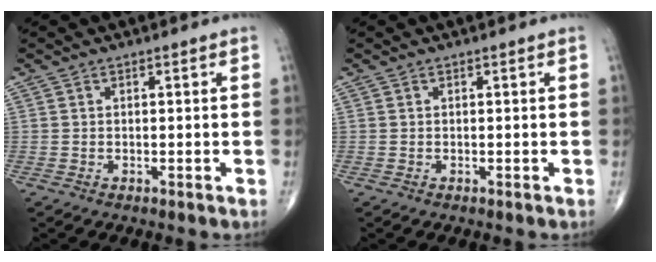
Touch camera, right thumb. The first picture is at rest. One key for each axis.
{"total": 0.0}